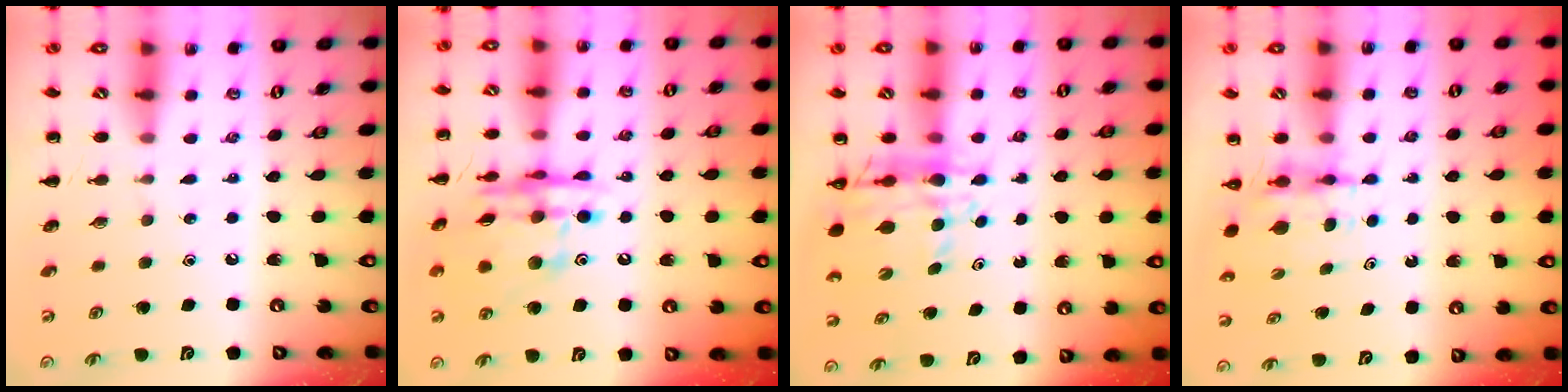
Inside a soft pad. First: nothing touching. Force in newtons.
{"total": 16.5, "press": 16.0, "slide": 4.0}
{"total": 10.2, "press": 9.6, "slide": 3.5}
{"total": 4.0, "press": 4.0, "slide": 0.3}